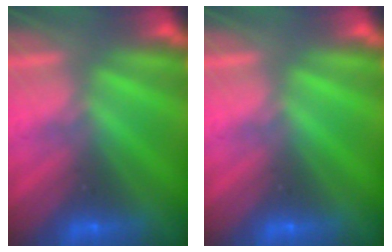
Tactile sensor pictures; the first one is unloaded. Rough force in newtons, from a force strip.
{"total": 0.0}